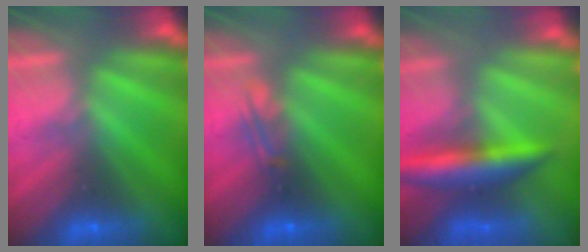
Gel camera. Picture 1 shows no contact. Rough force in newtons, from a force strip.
{"total": 2.3}
{"total": 9.6}